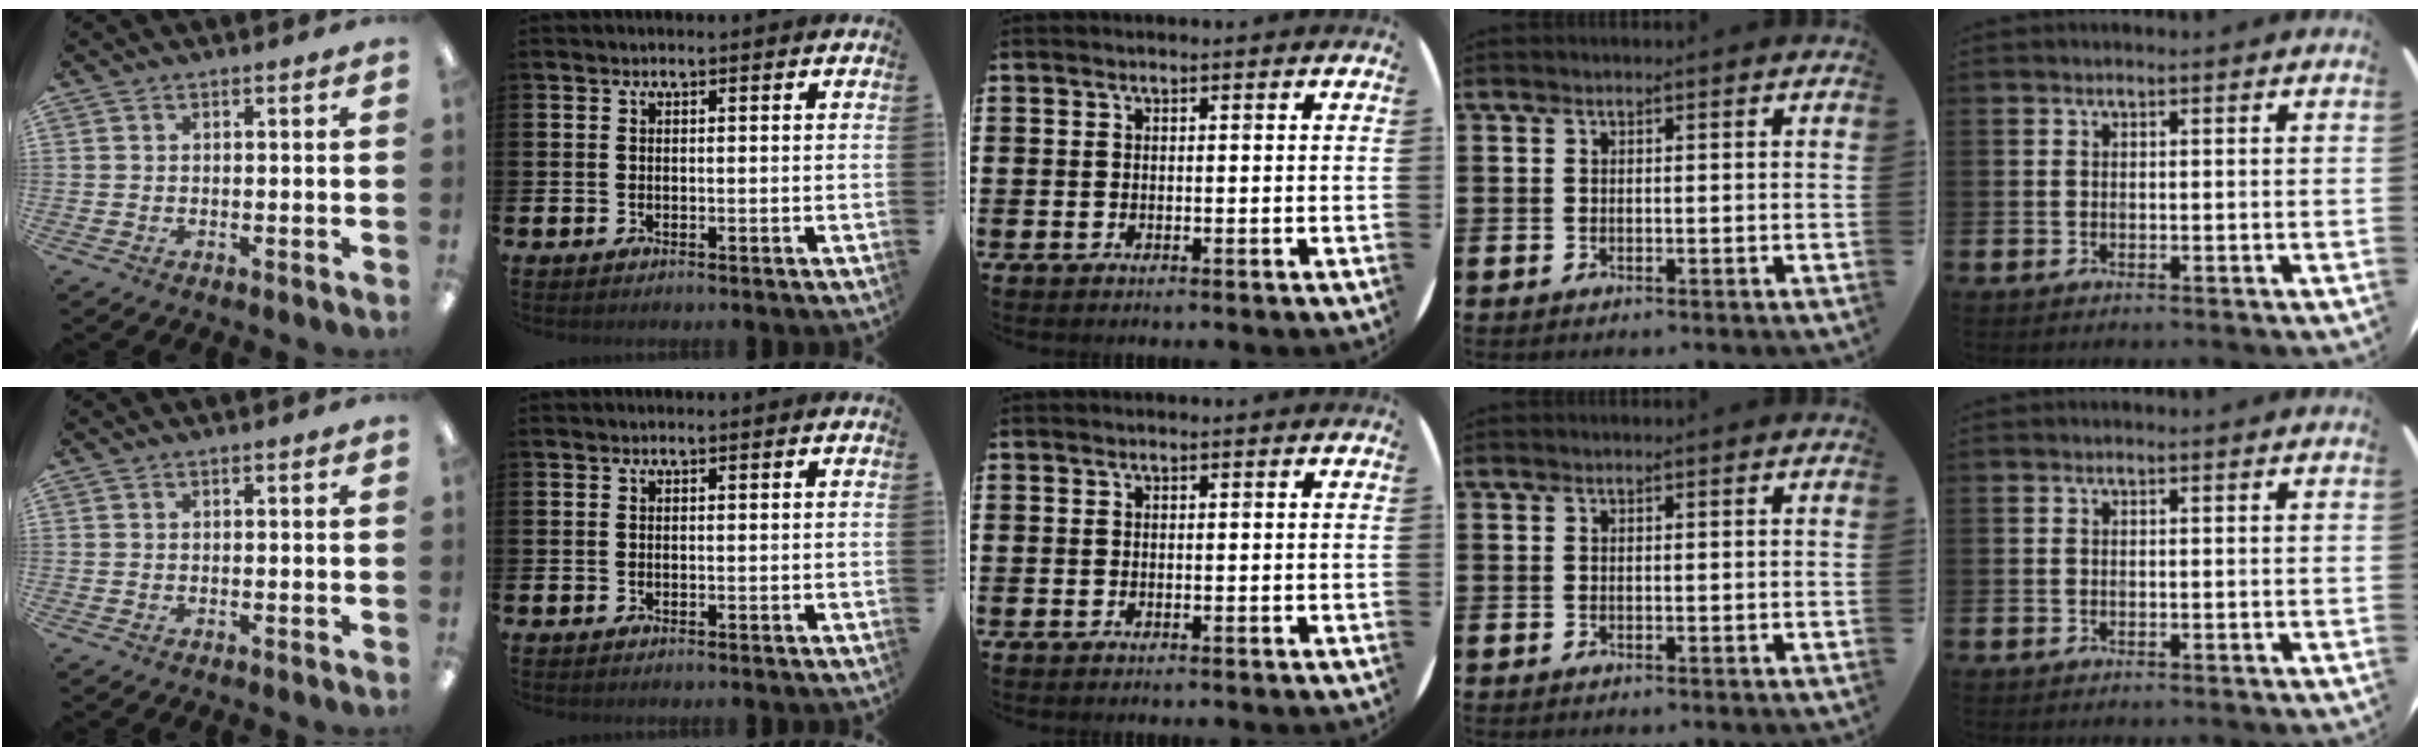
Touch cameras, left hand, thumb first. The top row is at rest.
{}